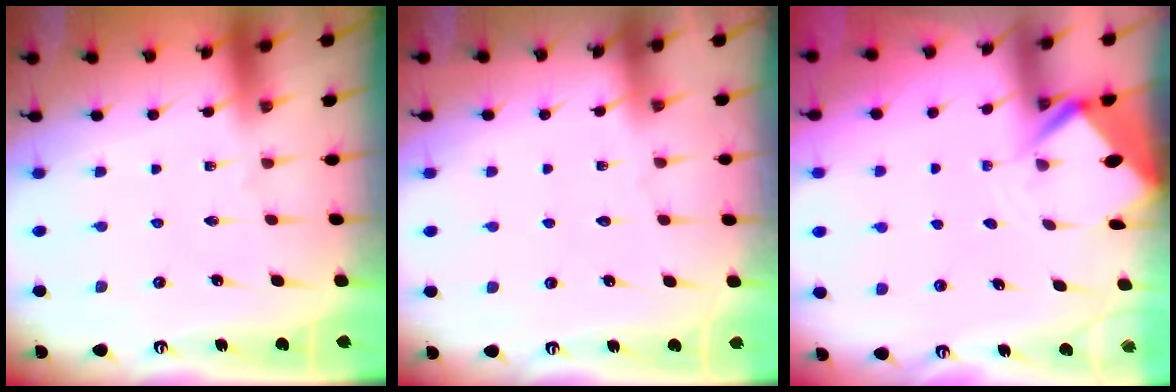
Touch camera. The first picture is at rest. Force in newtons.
{"total": 0.8, "press": 0.8, "slide": 0.2}
{"total": 3.7, "press": 3.7, "slide": 0.3}